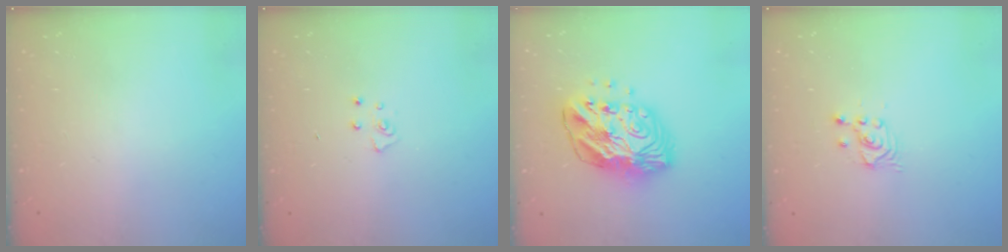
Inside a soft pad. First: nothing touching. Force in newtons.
{"total": 4.4, "press": 4.4, "slide": 0.3}
{"total": 14.1, "press": 14.0, "slide": 1.1}
{"total": 2.6, "press": 2.5, "slide": 0.3}